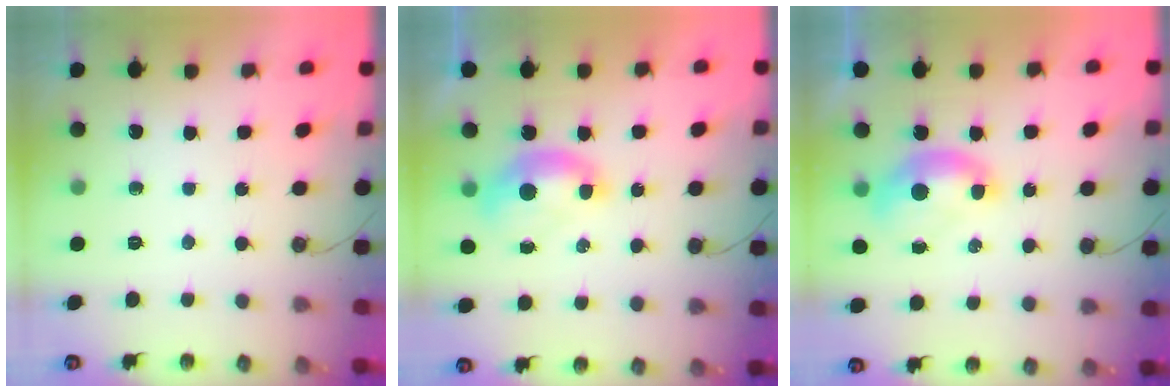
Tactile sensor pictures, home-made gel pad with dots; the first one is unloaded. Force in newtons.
{"total": 1.5, "press": 1.4, "slide": 0.5}
{"total": 1.5, "press": 1.4, "slide": 0.6}